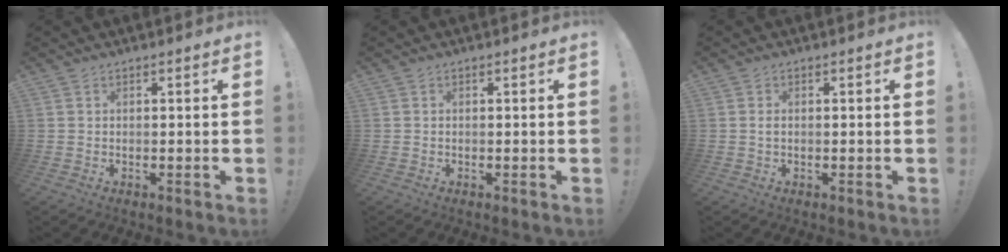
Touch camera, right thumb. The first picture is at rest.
{"total": 0.0}
{"total": 0.8, "force": [-0.1, 0.3, 0.8], "torque": [-0.018, 0.003, -0.001]}